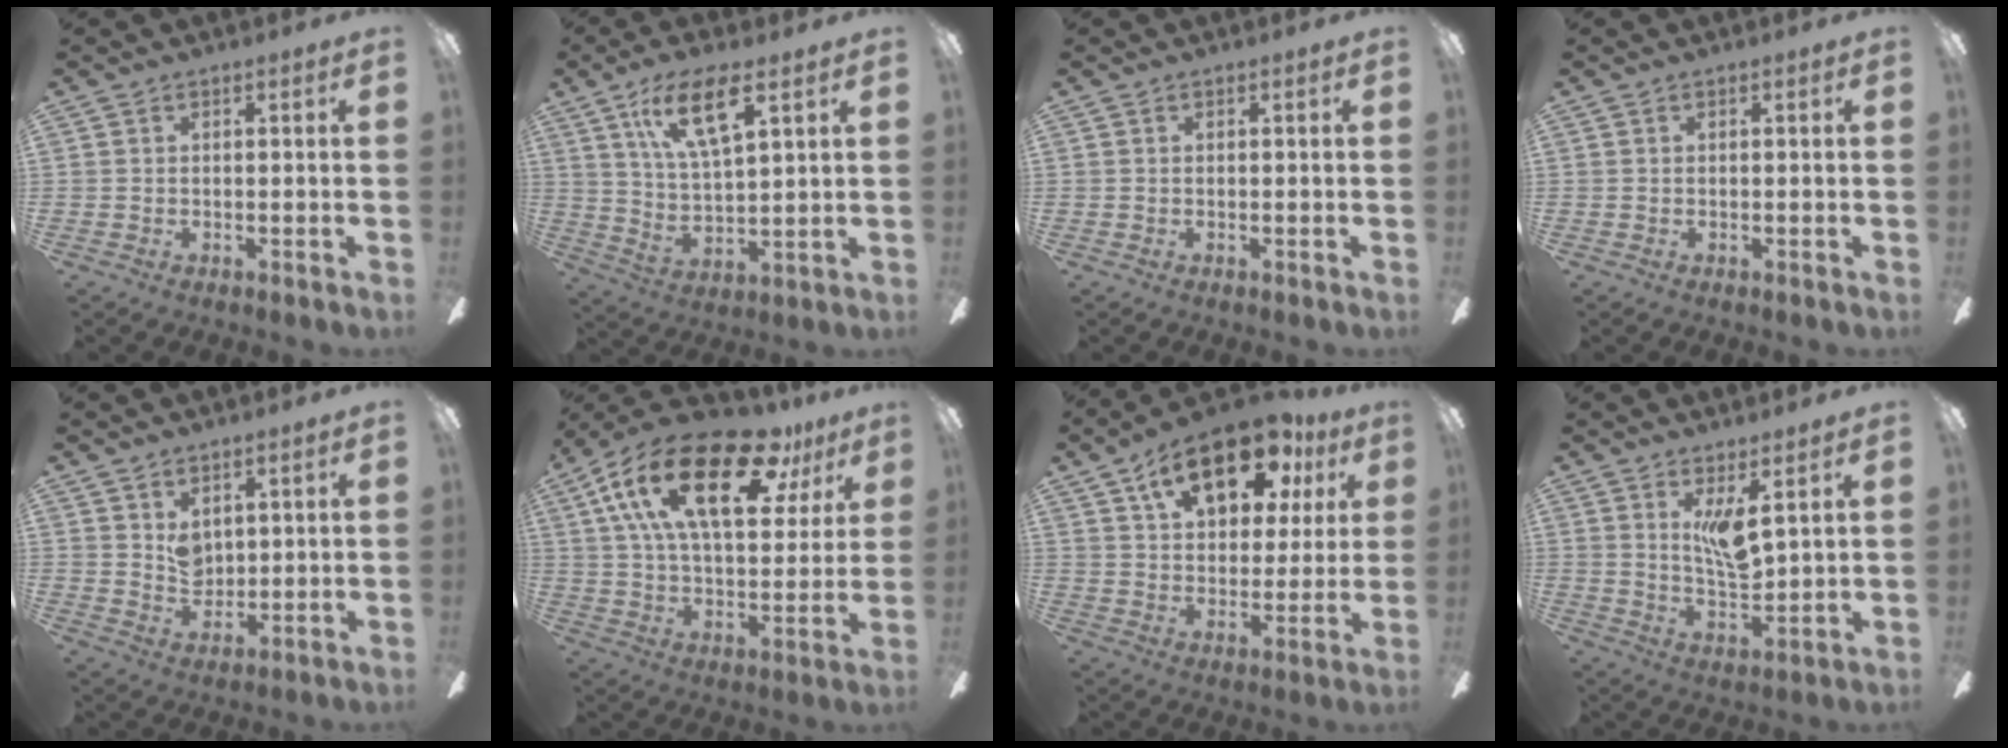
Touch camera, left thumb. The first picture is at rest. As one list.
[{"total": 13.3, "force": [7.7, 4.2, 10.0], "torque": [-0.189, -0.016, 0.134]}, {"total": 0.0}, {"total": 0.0}, {"total": 4.9, "force": [2.9, 3.4, 2.0], "torque": [-0.024, -0.012, 0.051]}, {"total": 25.5, "force": [12.9, 11.3, 18.9], "torque": [-0.333, -0.048, 0.209]}, {"total": 18.1, "force": [10.0, 9.7, 11.6], "torque": [-0.176, -0.034, 0.169]}, {"total": 7.3, "force": [3.5, 2.3, 6.0], "torque": [-0.109, -0.014, 0.058]}]